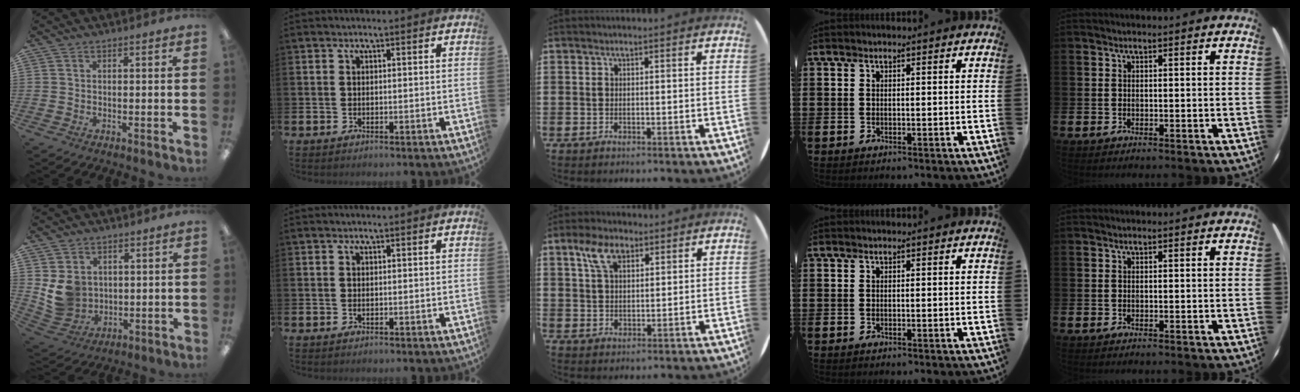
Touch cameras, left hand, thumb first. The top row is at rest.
{"thumb": {"total": 8.1, "force": [2.6, 7.3, 2.3], "torque": [-0.047, -0.007, 0.060]}, "middle": {"total": 5.4, "force": [3.2, 2.8, 3.4], "torque": [-0.069, 0.008, 0.057]}}